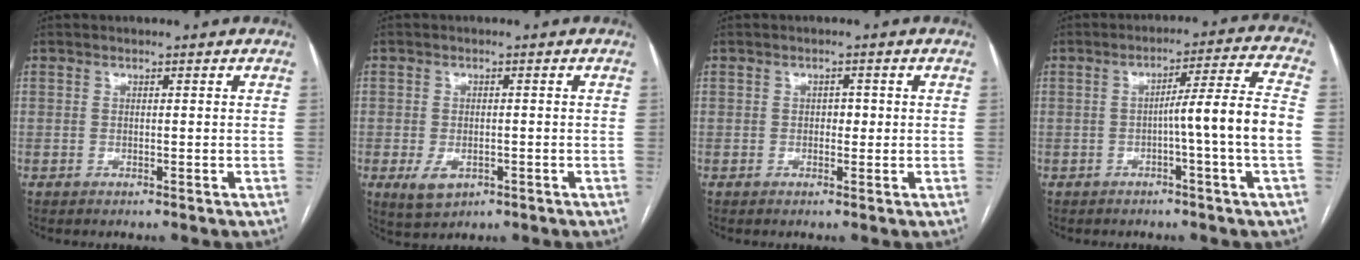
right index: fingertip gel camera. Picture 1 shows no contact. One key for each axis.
{"total": 4.0, "fx": -1.6, "fy": 2.6, "fz": 2.6, "tx": -0.049, "ty": -0.004, "tz": -0.016}
{"total": 1.4, "fx": 0.0, "fy": 1.0, "fz": 1.0, "tx": -0.010, "ty": 0.004, "tz": -0.002}
{"total": 9.1, "fx": -1.8, "fy": -1.7, "fz": 8.7, "tx": -0.129, "ty": 0.013, "tz": -0.027}